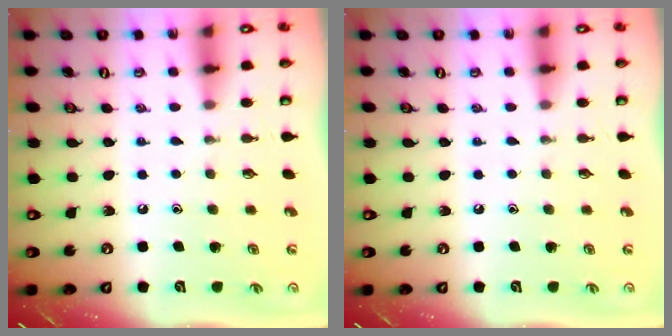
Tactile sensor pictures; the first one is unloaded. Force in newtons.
{"total": 0.0}